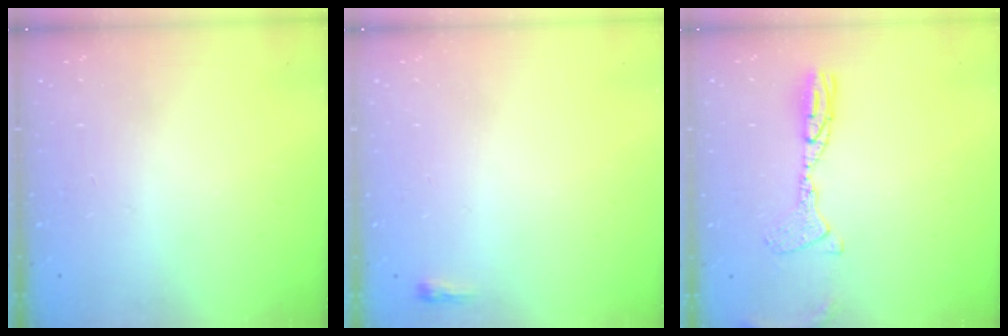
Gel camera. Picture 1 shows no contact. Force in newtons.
{"total": 2.3, "press": 2.2, "slide": 0.7}
{"total": 11.8, "press": 11.6, "slide": 2.1}